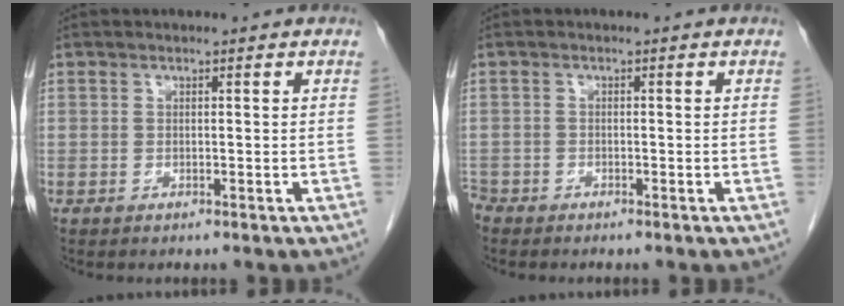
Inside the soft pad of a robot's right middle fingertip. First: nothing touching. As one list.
[{"total": 2.1, "force": [-1.8, 0.9, 0.2], "torque": [-0.010, -0.001, -0.035]}]